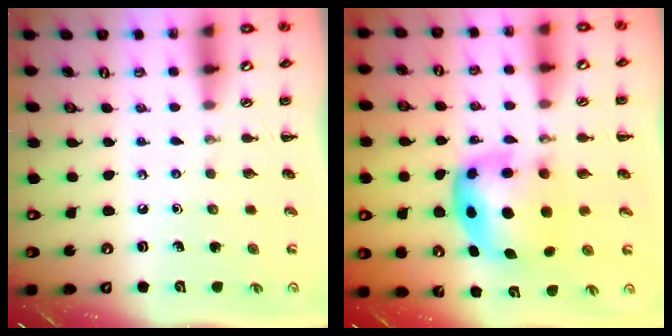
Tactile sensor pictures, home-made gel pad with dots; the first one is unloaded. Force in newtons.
{"total": 6.6, "press": 6.4, "slide": 1.6}